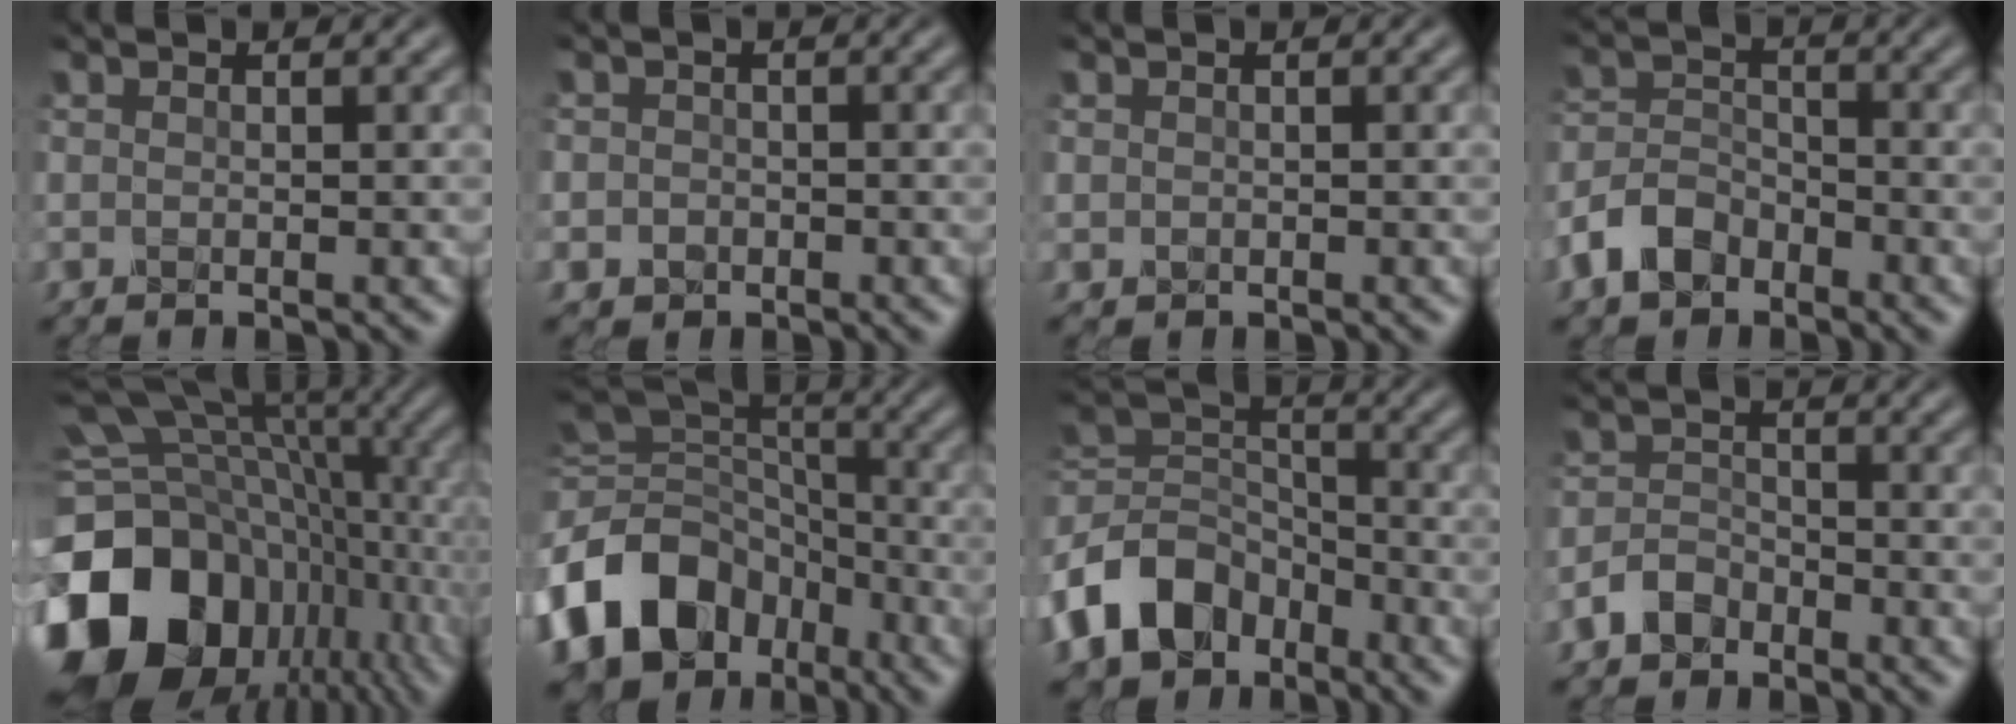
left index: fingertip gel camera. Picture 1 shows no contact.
{"total": 1.6, "force": [-0.5, 1.5, 0.3], "torque": [0.012, -0.001, -0.011]}
{"total": 0.6, "force": [0.0, 0.6, 0.1], "torque": [0.003, -0.004, -0.001]}
{"total": 4.2, "force": [-2.7, 2.6, 1.8], "torque": [-0.035, 0.002, -0.064]}
{"total": 19.0, "force": [-4.5, 14.3, 11.6], "torque": [-0.234, -0.009, -0.064]}
{"total": 14.0, "force": [-6.2, 10.4, 7.1], "torque": [-0.166, -0.009, -0.120]}
{"total": 8.5, "force": [-4.8, 5.9, 3.9], "torque": [-0.073, 0.003, -0.112]}
{"total": 2.8, "force": [-2.0, 1.7, 1.0], "torque": [-0.016, 0.007, -0.046]}